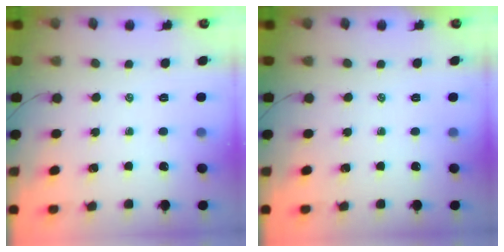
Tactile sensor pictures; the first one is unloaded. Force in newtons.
{"total": 0.0}